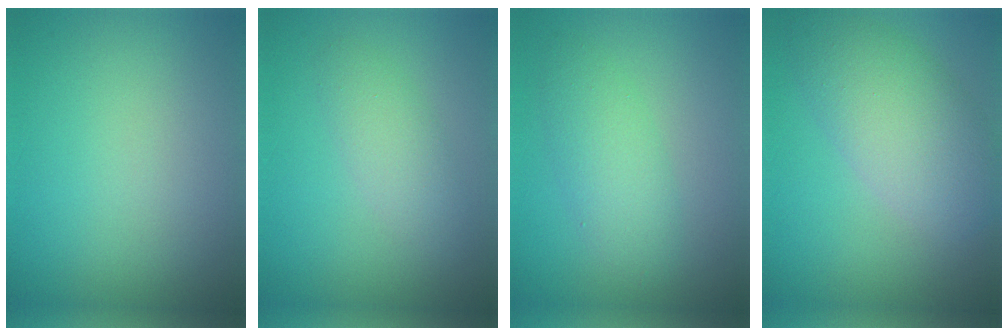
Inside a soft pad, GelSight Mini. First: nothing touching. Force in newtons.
{"total": 2.3, "press": 2.3, "slide": 0.0}
{"total": 3.2, "press": 3.2, "slide": 0.1}
{"total": 6.5, "press": 6.5, "slide": 0.4}